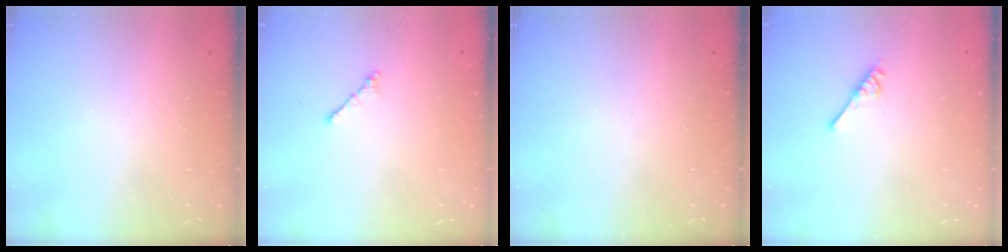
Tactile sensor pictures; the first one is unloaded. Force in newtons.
{"total": 1.8, "press": 1.7, "slide": 0.6}
{"total": 0.0}
{"total": 5.0, "press": 4.9, "slide": 0.8}